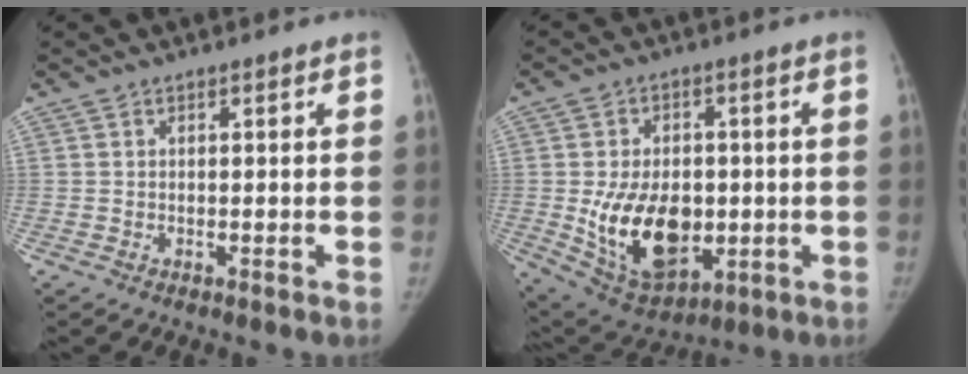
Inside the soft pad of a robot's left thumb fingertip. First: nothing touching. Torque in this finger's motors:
{"motor_torque": [0.97, 2.15, 0.76, -0.98, 0.11]}